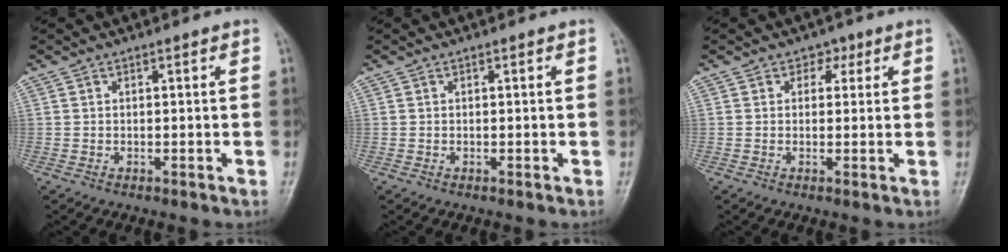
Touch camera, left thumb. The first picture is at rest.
{"total": 0.0}
{"total": 2.3, "force": [1.0, 1.9, 0.7], "torque": [0.015, -0.001, 0.008]}